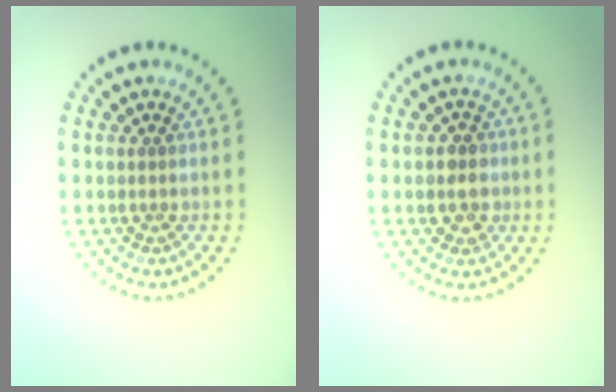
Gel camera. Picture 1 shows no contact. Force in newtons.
{"total": 2.3, "press": 2.2, "slide": 0.8}